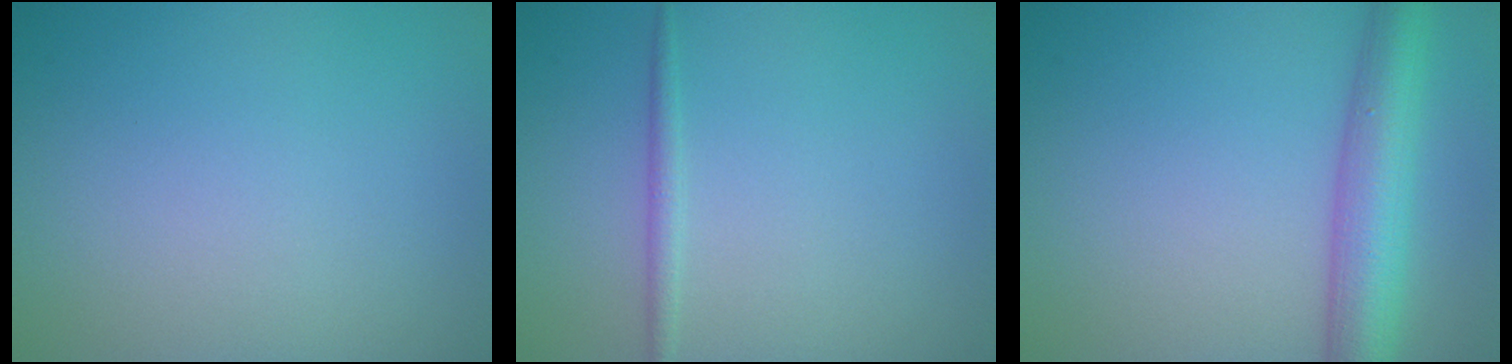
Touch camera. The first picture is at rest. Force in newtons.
{"total": 1.1, "press": 1.1, "slide": 0.1}
{"total": 6.1, "press": 6.1, "slide": 0.1}